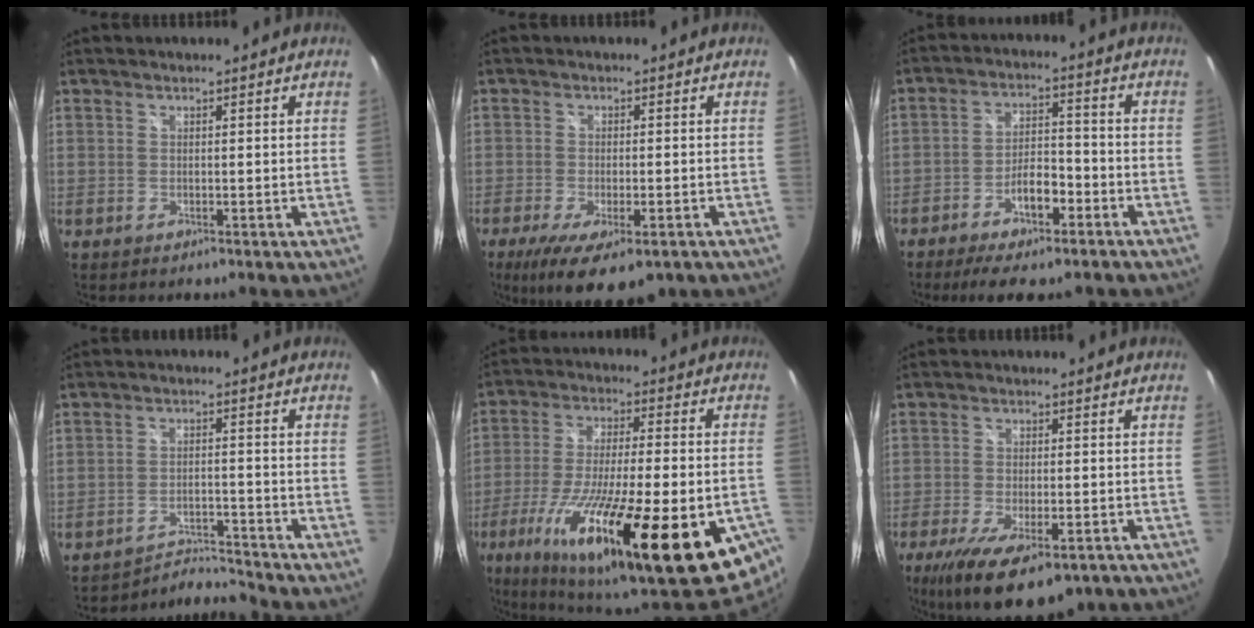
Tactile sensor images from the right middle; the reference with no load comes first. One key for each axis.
{"total": 11.3, "fx": -6.6, "fy": 4.0, "fz": 8.3, "tx": -0.167, "ty": -0.041, "tz": -0.099}
{"total": 10.0, "fx": -6.4, "fy": 3.5, "fz": 6.8, "tx": -0.138, "ty": 0.008, "tz": -0.103}
{"total": 5.7, "fx": -5.5, "fy": -1.1, "fz": -1.0, "tx": 0.001, "ty": 0.017, "tz": -0.097}
{"total": 33.9, "fx": -18.4, "fy": 6.9, "fz": 27.6, "tx": -0.453, "ty": -0.064, "tz": -0.286}
{"total": 15.5, "fx": -9.2, "fy": 5.9, "fz": 10.9, "tx": -0.216, "ty": -0.046, "tz": -0.138}